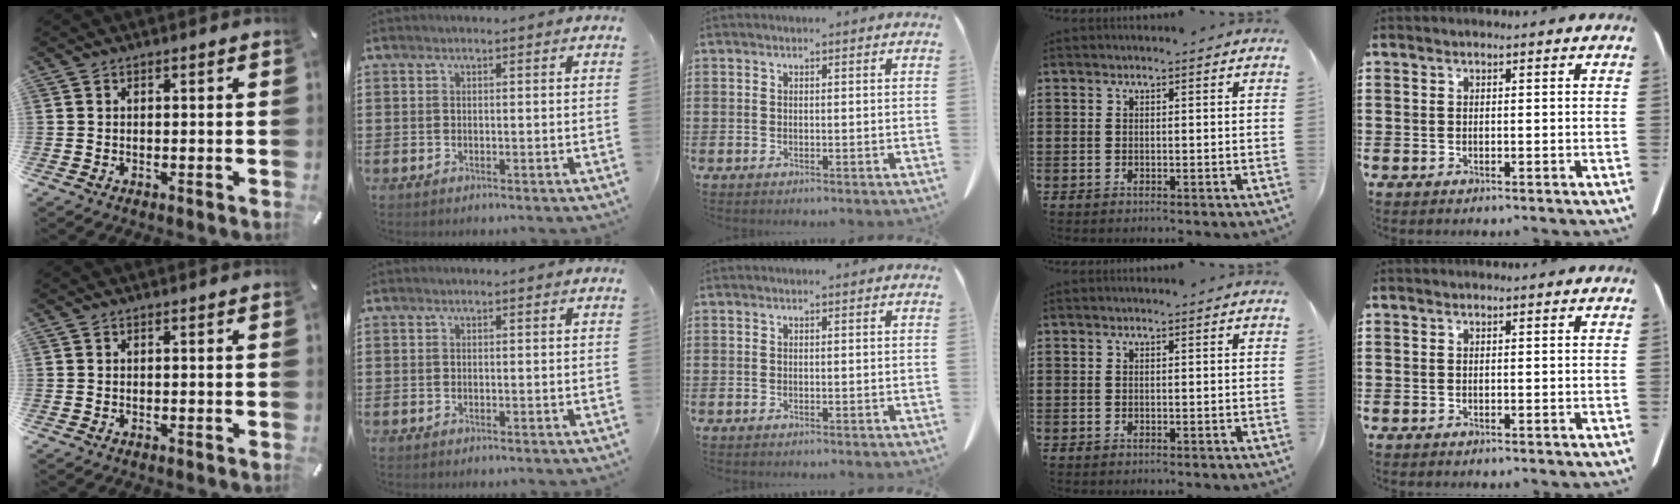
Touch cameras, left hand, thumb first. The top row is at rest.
{}